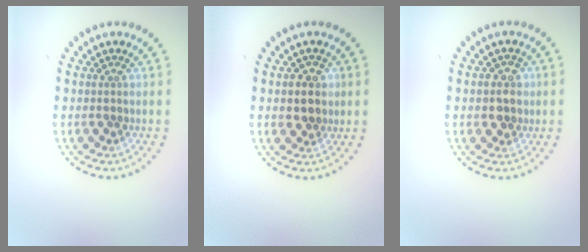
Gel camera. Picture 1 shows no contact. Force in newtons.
{"total": 2.0, "press": 1.9, "slide": 0.6}
{"total": 2.3, "press": 2.2, "slide": 0.8}